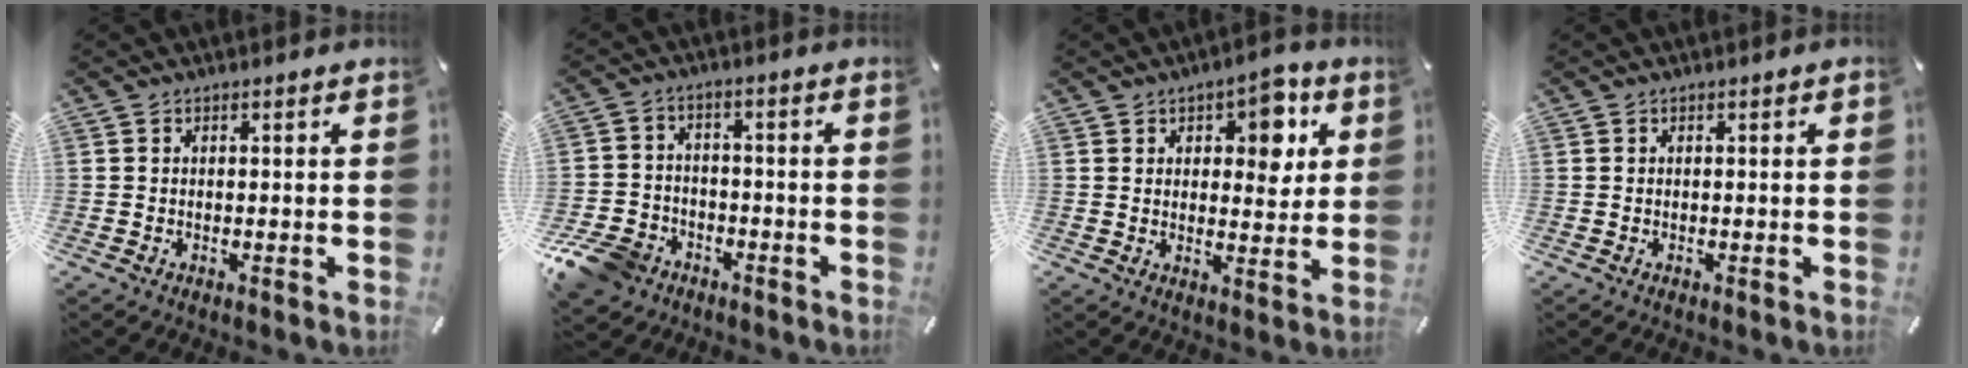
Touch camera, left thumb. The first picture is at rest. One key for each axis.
{"total": 9.0, "fx": -5.8, "fy": 6.3, "fz": 2.8, "tx": -0.069, "ty": 0.041, "tz": -0.110}
{"total": 8.0, "fx": 3.5, "fy": 5.0, "fz": 5.2, "tx": -0.050, "ty": -0.017, "tz": 0.051}
{"total": 0.0}